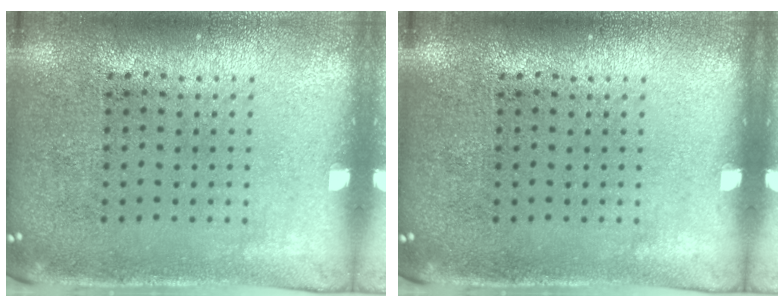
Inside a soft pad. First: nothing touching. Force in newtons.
{"total": 0.0}